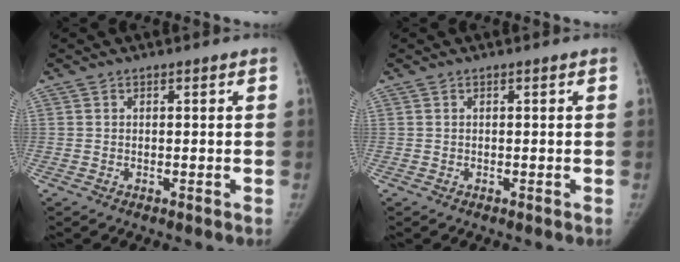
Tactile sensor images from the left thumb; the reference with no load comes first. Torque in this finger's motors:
{"motor_torque": [-0.16, -0.15, 0.19, -0.17, 0.00]}